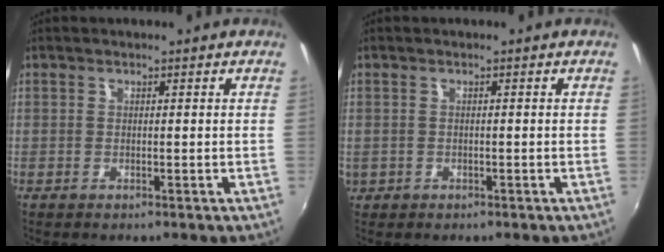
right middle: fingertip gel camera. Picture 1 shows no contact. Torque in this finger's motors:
{"motor_torque": [2.14, 0.00, 1.06, 0.21]}